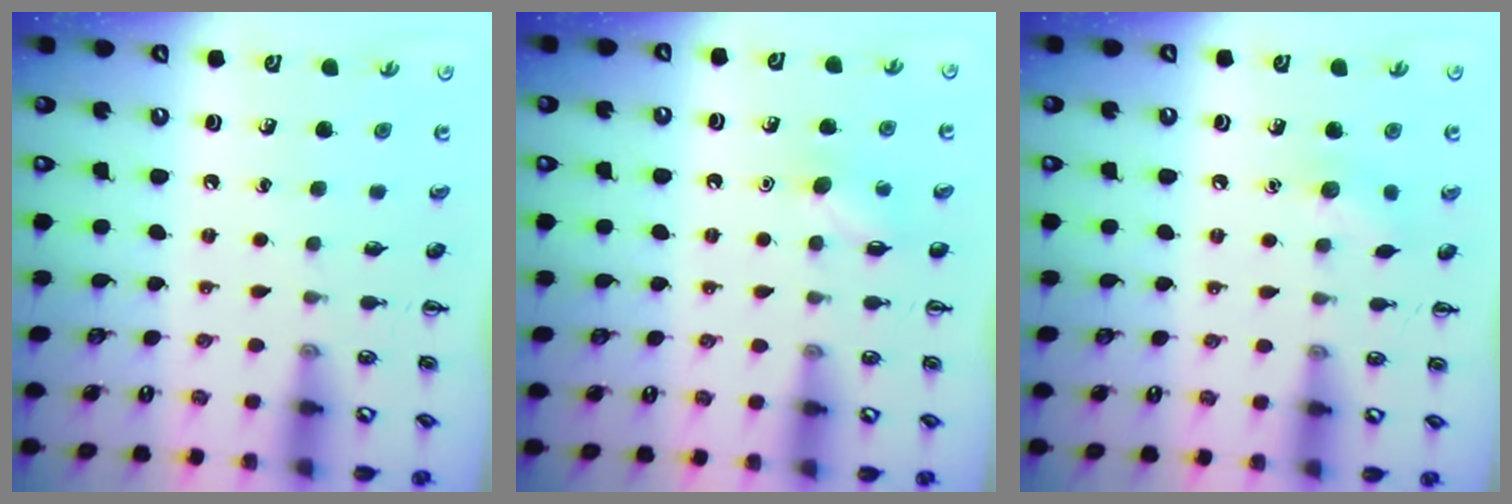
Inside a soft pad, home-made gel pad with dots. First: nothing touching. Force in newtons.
{"total": 5.3, "press": 5.1, "slide": 1.5}
{"total": 6.3, "press": 6.1, "slide": 1.7}